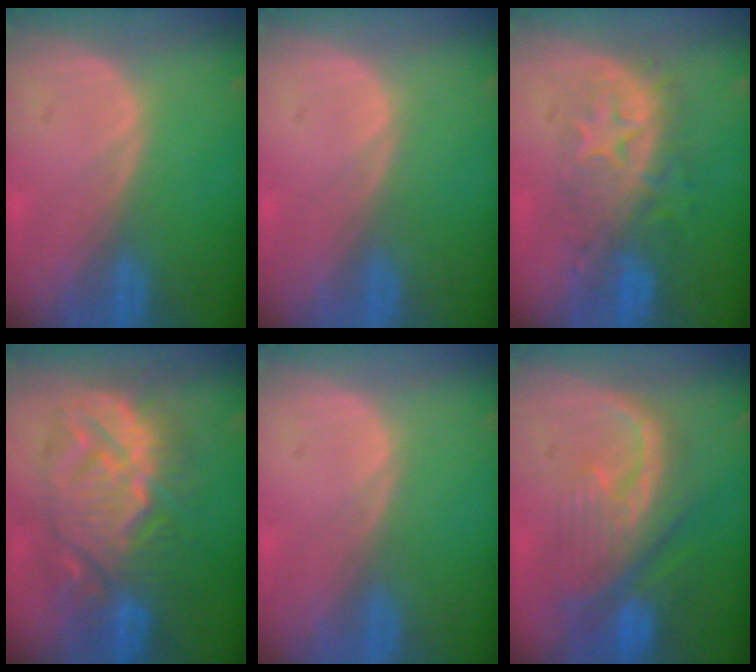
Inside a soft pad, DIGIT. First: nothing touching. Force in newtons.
{"total": 0.5, "press": 0.1, "slide": 0.5}
{"total": 8.3, "press": 8.0, "slide": 2.2}
{"total": 11.5, "press": 11.5, "slide": 1.0}
{"total": 0.5, "press": 0.1, "slide": 0.5}
{"total": 10.1, "press": 9.0, "slide": 4.4}